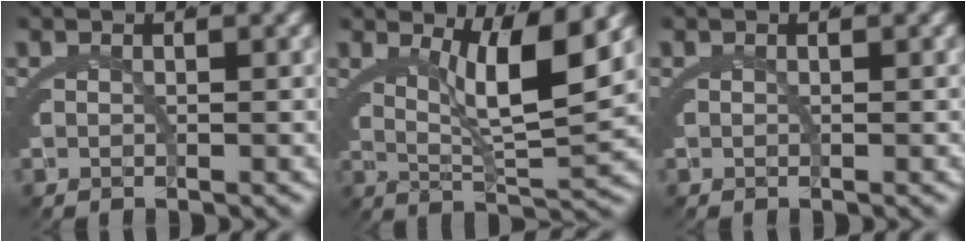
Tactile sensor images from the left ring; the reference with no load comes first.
{"total": 6.2, "force": [2.8, 0.8, 5.5], "torque": [-0.087, -0.006, 0.051]}
{"total": 0.0}